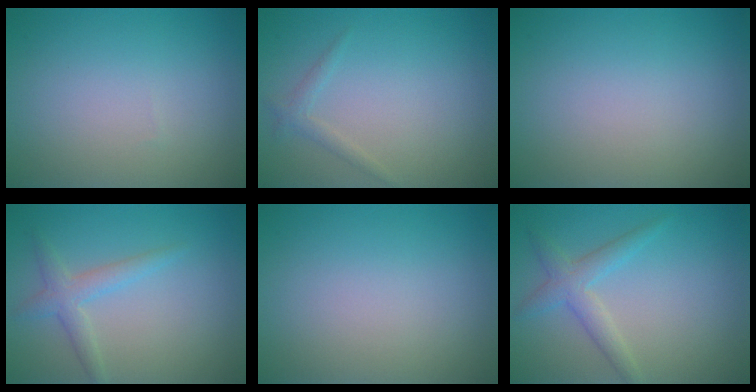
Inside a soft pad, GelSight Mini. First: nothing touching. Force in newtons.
{"total": 1.1, "press": 1.1, "slide": 0.1}
{"total": 0.0}
{"total": 2.2, "press": 2.2, "slide": 0.1}
{"total": 0.0}
{"total": 2.6, "press": 2.6, "slide": 0.1}